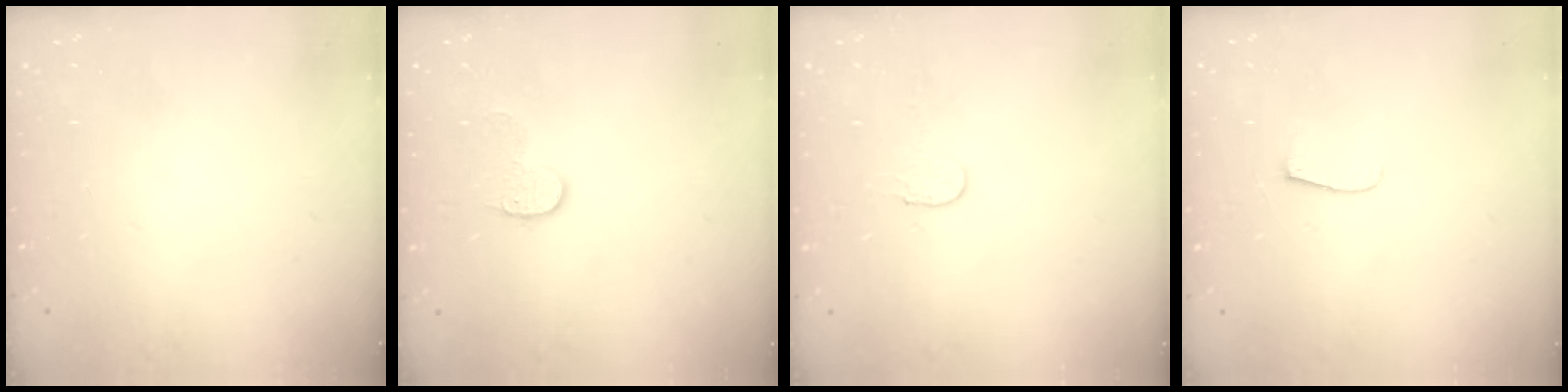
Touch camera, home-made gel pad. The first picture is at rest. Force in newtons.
{"total": 6.9, "press": 6.9, "slide": 0.1}
{"total": 3.2, "press": 3.2, "slide": 0.3}
{"total": 6.3, "press": 6.2, "slide": 0.8}